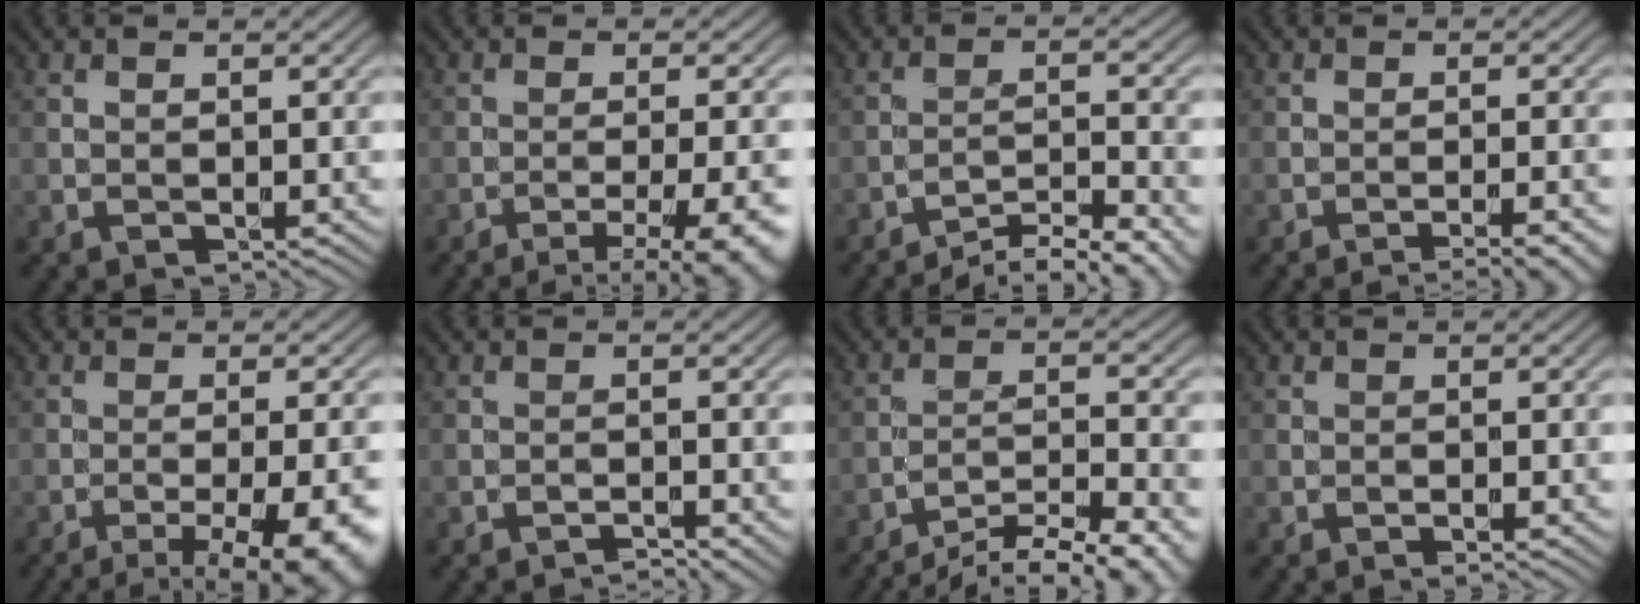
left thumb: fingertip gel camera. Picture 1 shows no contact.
{"total": 9.9, "force": [-6.3, 2.5, 7.3], "torque": [-0.093, -0.002, -0.070]}
{"total": 9.0, "force": [-7.8, 1.4, 4.2], "torque": [-0.068, 0.005, -0.113]}
{"total": 5.8, "force": [-4.1, 1.0, 4.0], "torque": [-0.051, 0.012, -0.062]}
{"total": 12.4, "force": [-7.2, 3.8, 9.4], "torque": [-0.121, -0.011, -0.079]}
{"total": 1.8, "force": [-1.4, 0.2, 1.1], "torque": [-0.017, 0.004, -0.026]}
{"total": 13.9, "force": [-12.1, 2.8, 6.4], "torque": [-0.098, -0.005, -0.167]}
{"total": 1.1, "force": [-0.6, 0.1, 0.9], "torque": [-0.016, 0.000, -0.010]}